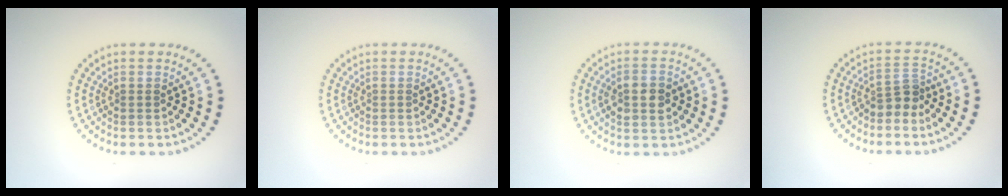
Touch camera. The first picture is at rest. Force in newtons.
{"total": 0.0}
{"total": 2.7, "press": 2.7, "slide": 0.3}
{"total": 2.3, "press": 1.8, "slide": 1.4}